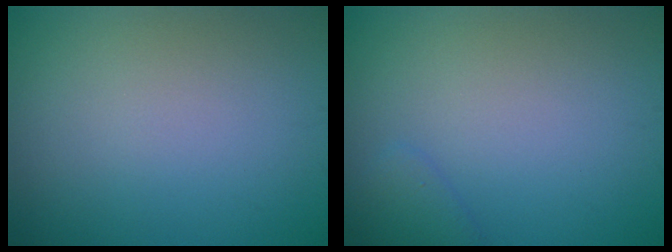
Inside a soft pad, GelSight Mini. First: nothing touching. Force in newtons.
{"total": 1.3, "press": 1.3, "slide": 0.1}